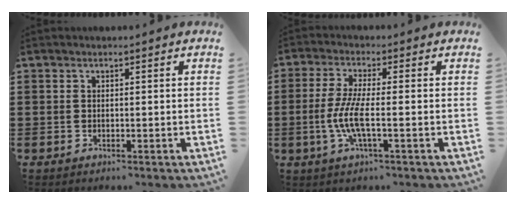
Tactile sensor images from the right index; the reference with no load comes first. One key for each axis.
{"total": 6.2, "fx": -1.5, "fy": 1.1, "fz": 5.9, "tx": -0.137, "ty": -0.012, "tz": -0.038}